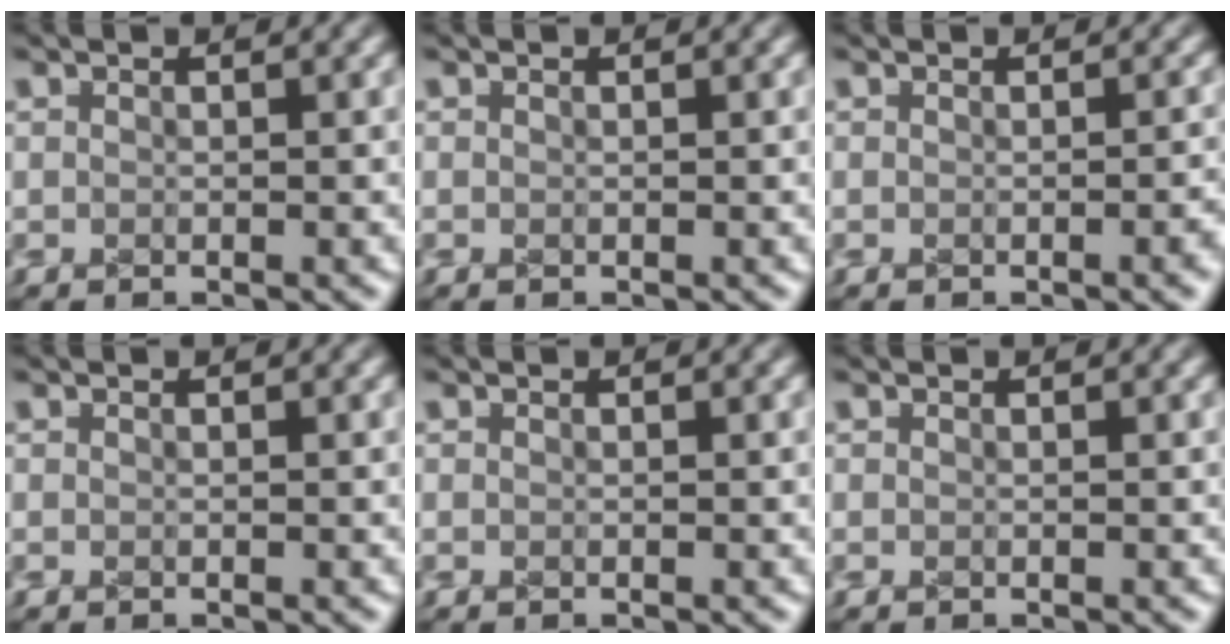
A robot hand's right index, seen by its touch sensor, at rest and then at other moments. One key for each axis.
{"total": 0.0}
{"total": 0.6, "fx": -0.4, "fy": -0.3, "fz": 0.3, "tx": -0.003, "ty": 0.006, "tz": -0.007}
{"total": 0.0}
{"total": 0.0}
{"total": 0.0}